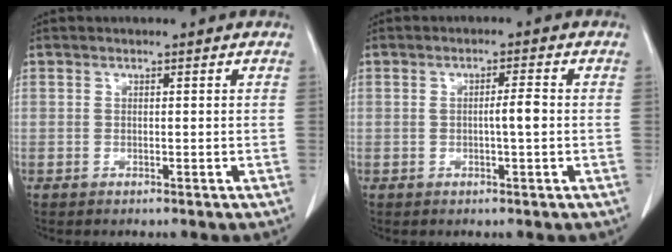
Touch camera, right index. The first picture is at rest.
{"total": 2.7, "force": [-0.1, 0.1, 2.7], "torque": [-0.046, 0.001, -0.004]}